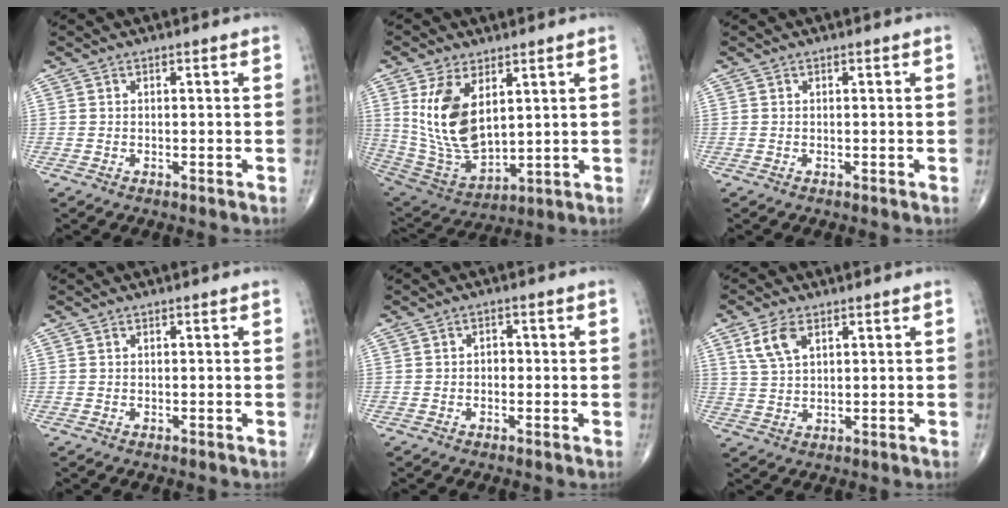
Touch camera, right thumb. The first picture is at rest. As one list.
[{"total": 15.2, "force": [4.7, 8.2, 11.9], "torque": [-0.217, -0.024, 0.113]}, {"total": 0.0}, {"total": 0.0}, {"total": 1.6, "force": [-0.1, 1.2, 1.1], "torque": [-0.007, 0.004, -0.005]}, {"total": 6.0, "force": [2.9, 3.2, 4.2], "torque": [-0.086, -0.005, 0.063]}]